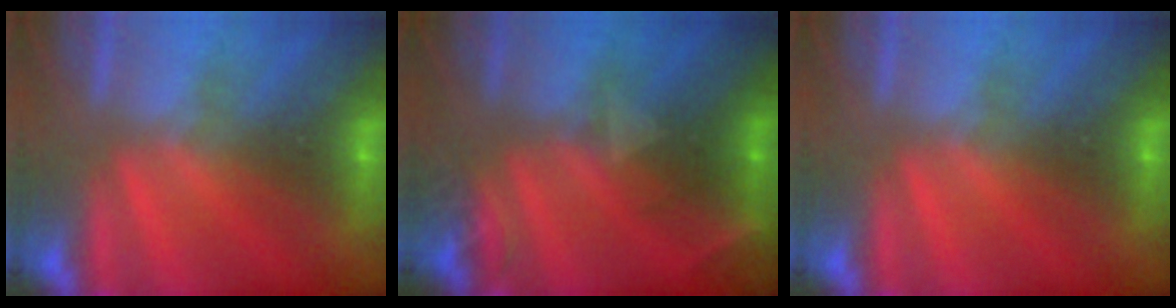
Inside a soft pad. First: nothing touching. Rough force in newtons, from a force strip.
{"total": 2.2}
{"total": 0.0}